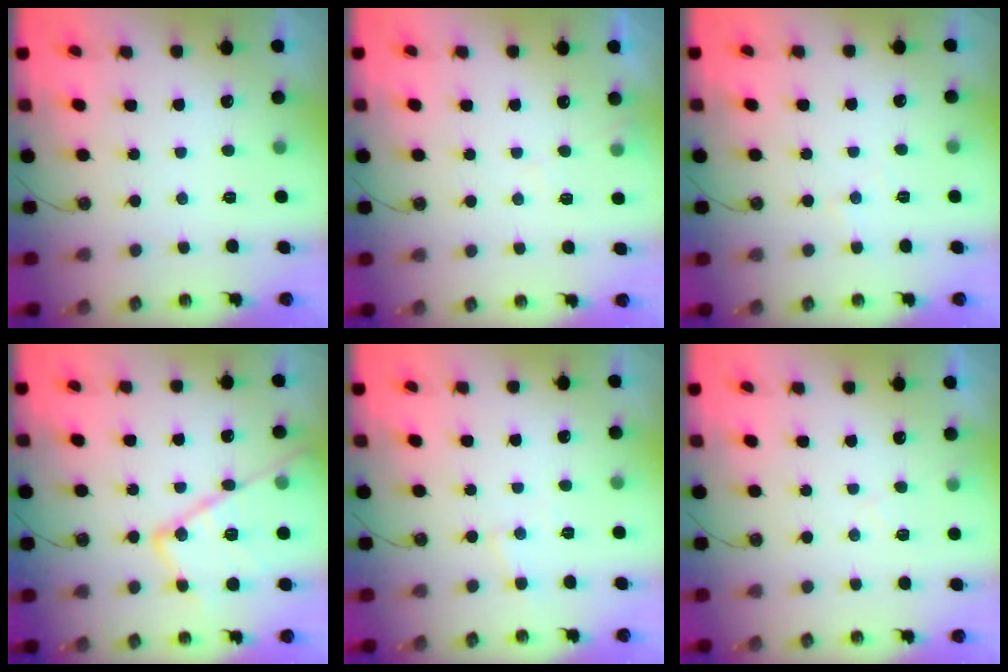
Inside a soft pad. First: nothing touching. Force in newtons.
{"total": 5.0, "press": 4.9, "slide": 0.7}
{"total": 3.5, "press": 3.4, "slide": 0.6}
{"total": 20.2, "press": 20.1, "slide": 1.8}
{"total": 4.4, "press": 4.3, "slide": 0.6}
{"total": 5.7, "press": 5.7, "slide": 0.8}